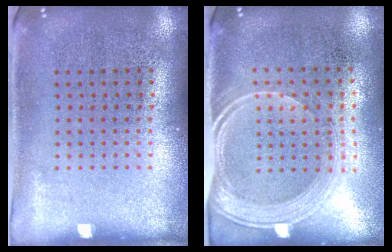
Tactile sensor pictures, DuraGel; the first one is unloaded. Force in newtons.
{"total": 1.9, "press": 1.6, "slide": 1.1}